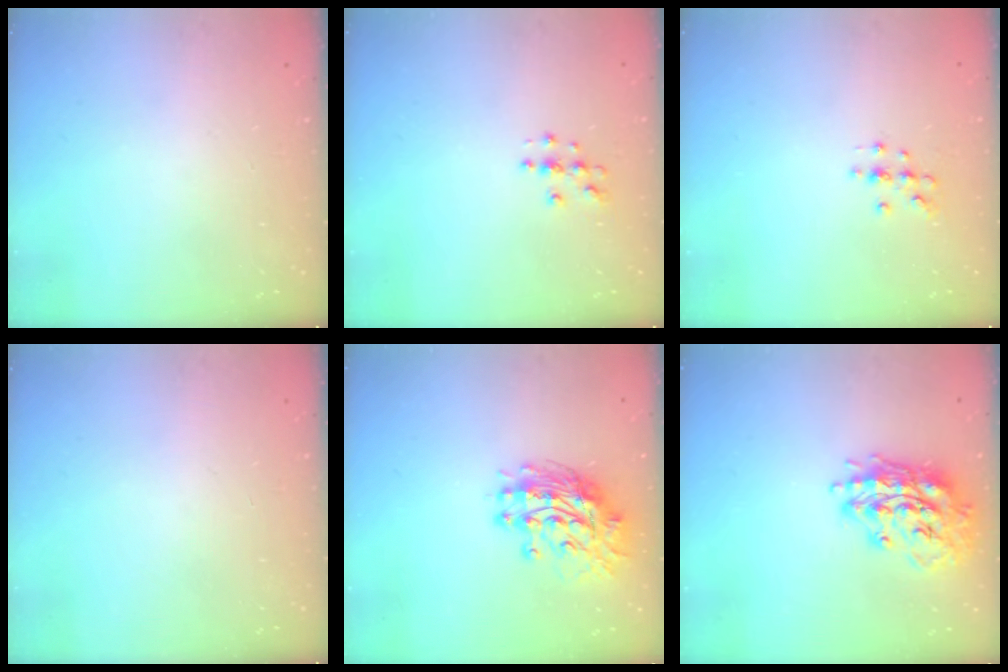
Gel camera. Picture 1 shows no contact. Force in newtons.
{"total": 3.7, "press": 3.7, "slide": 0.2}
{"total": 5.4, "press": 5.2, "slide": 1.6}
{"total": 0.0}
{"total": 12.3, "press": 12.2, "slide": 1.6}
{"total": 16.5, "press": 16.4, "slide": 1.9}